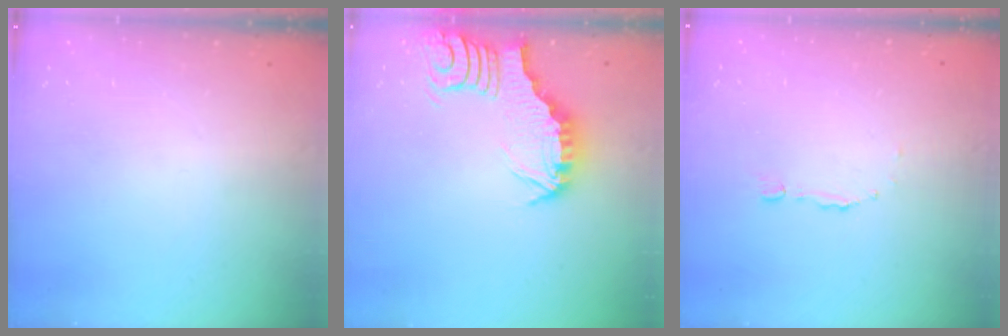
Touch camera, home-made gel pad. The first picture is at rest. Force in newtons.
{"total": 3.5, "press": 3.5, "slide": 0.3}
{"total": 1.7, "press": 1.7, "slide": 0.2}